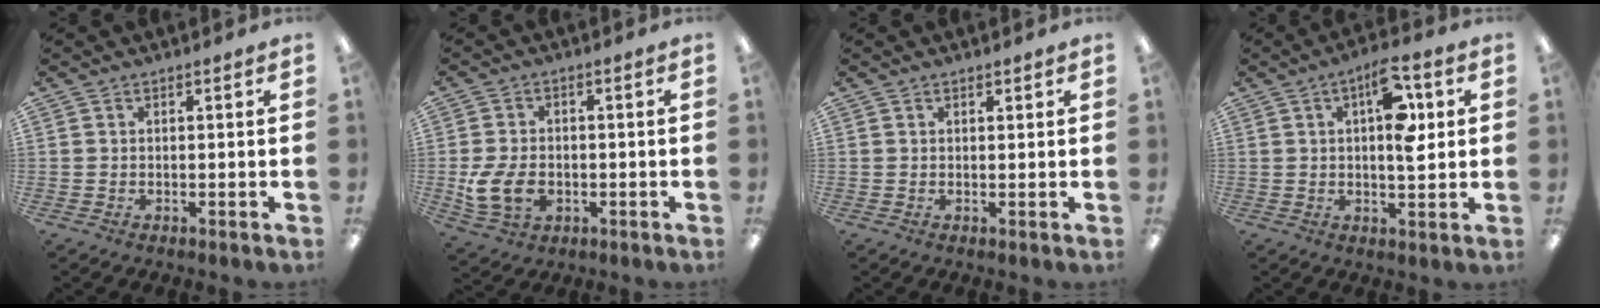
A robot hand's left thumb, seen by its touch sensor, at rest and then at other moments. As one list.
[{"total": 9.4, "force": [-2.3, 6.8, 6.1], "torque": [-0.127, 0.007, -0.038]}, {"total": 0.9, "force": [0.7, 0.4, 0.3], "torque": [0.001, 0.000, 0.011]}, {"total": 10.6, "force": [3.1, 4.5, 9.1], "torque": [-0.133, -0.005, 0.049]}]